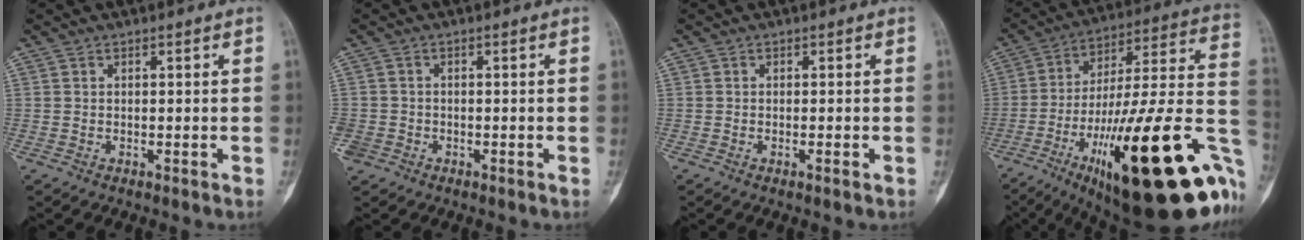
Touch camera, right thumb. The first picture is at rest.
{"total": 3.9, "force": [-1.9, 3.3, 1.1], "torque": [-0.027, 0.012, -0.036]}
{"total": 1.2, "force": [-0.5, 0.2, 1.1], "torque": [-0.020, 0.000, -0.007]}
{"total": 38.7, "force": [-14.2, 10.0, 34.6], "torque": [-0.437, 0.052, -0.215]}